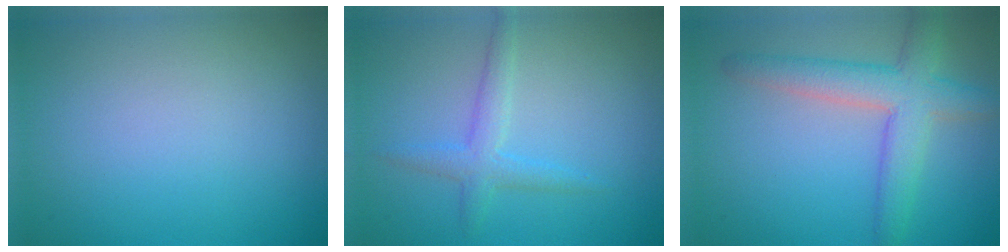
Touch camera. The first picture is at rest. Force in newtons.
{"total": 2.3, "press": 2.3, "slide": 0.1}
{"total": 5.2, "press": 5.2, "slide": 0.2}